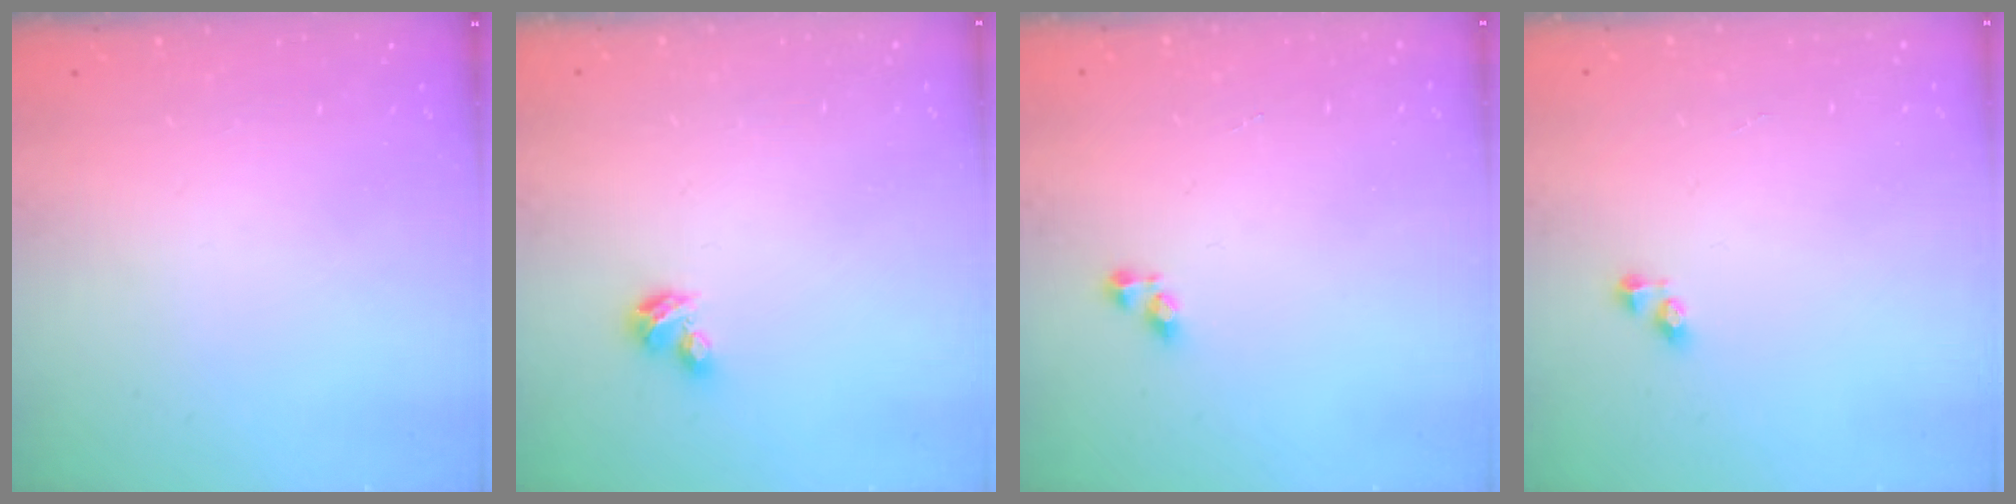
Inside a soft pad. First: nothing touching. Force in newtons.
{"total": 3.1, "press": 3.1, "slide": 0.5}
{"total": 3.6, "press": 3.6, "slide": 0.1}
{"total": 2.5, "press": 2.5, "slide": 0.2}